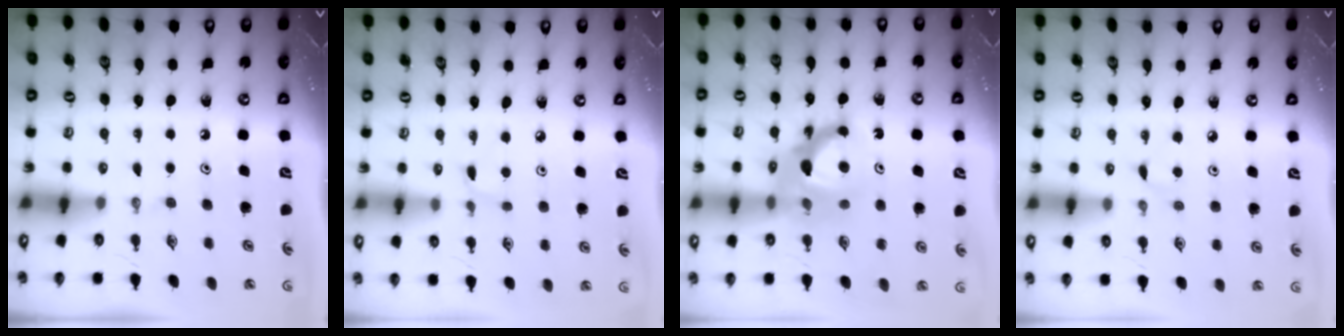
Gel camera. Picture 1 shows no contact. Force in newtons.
{"total": 2.6, "press": 2.6, "slide": 0.3}
{"total": 11.3, "press": 11.0, "slide": 2.4}
{"total": 2.9, "press": 2.9, "slide": 0.3}